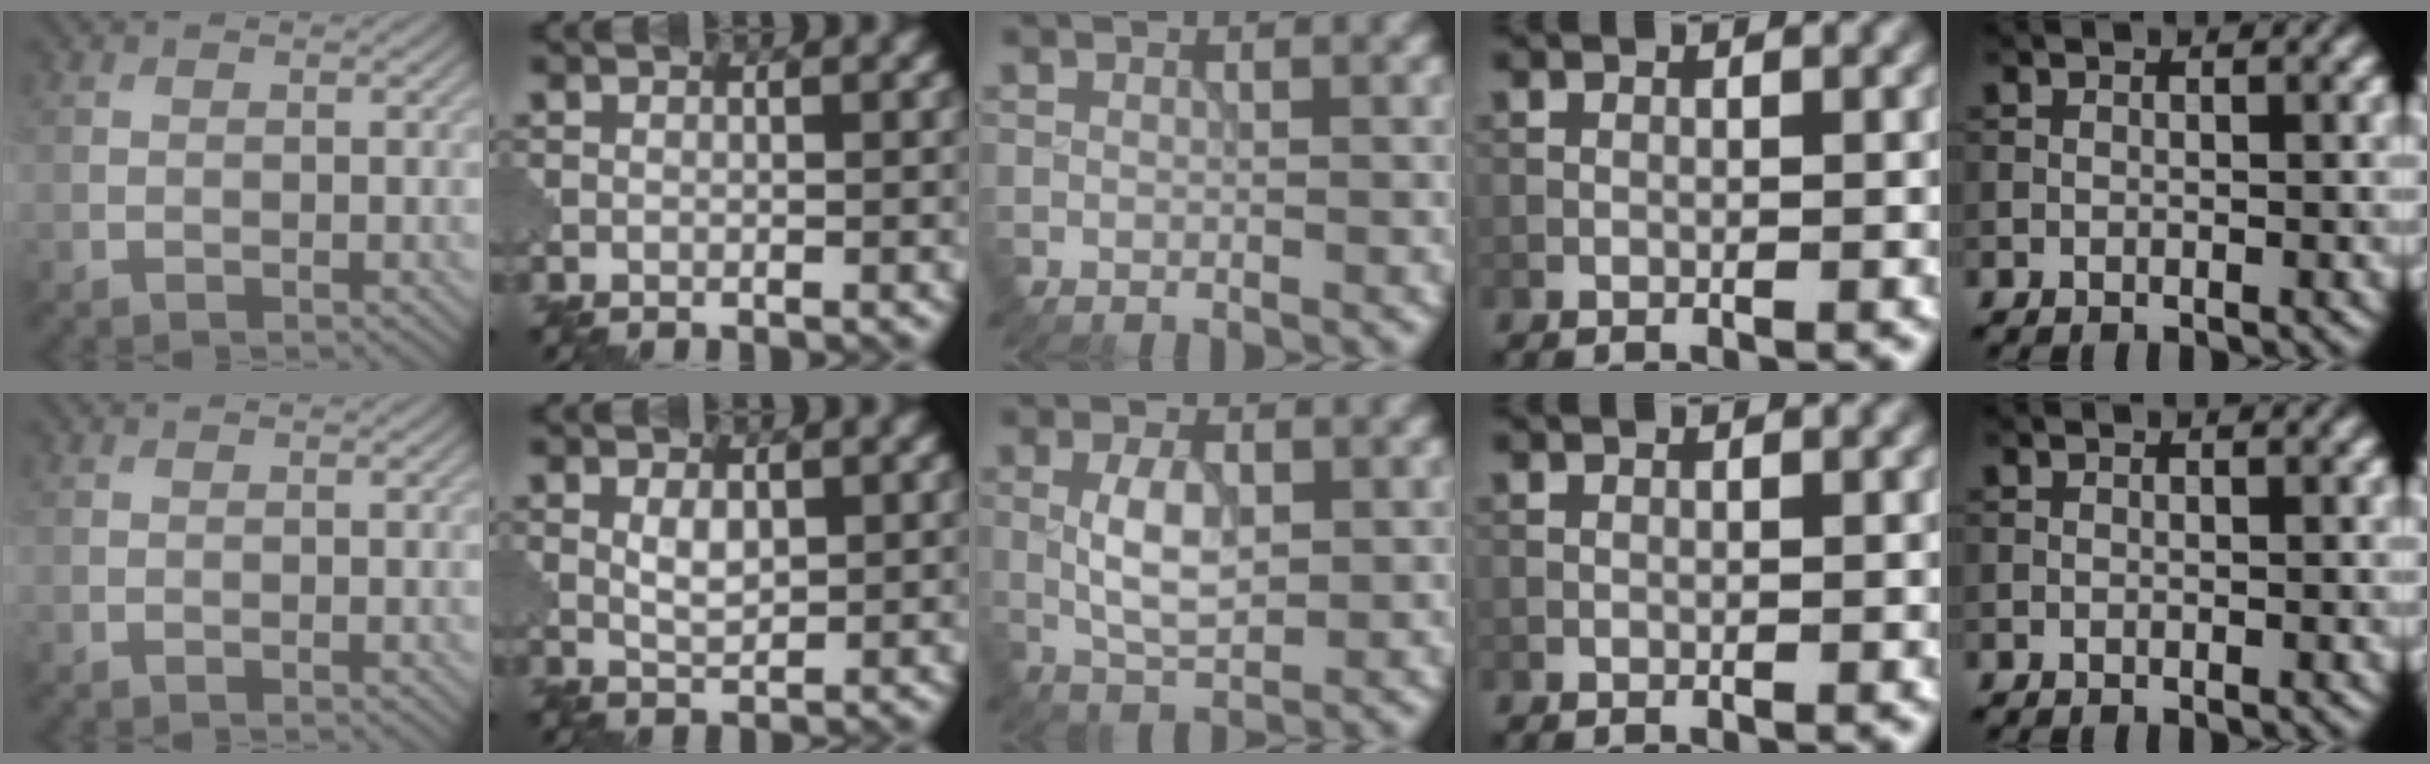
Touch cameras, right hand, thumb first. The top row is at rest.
{"index": {"total": 2.0, "force": [0.6, 1.0, 1.6], "torque": [-0.036, 0.000, 0.013]}, "middle": {"total": 4.1, "force": [0.1, 2.0, 3.5], "torque": [-0.074, 0.002, 0.005]}}